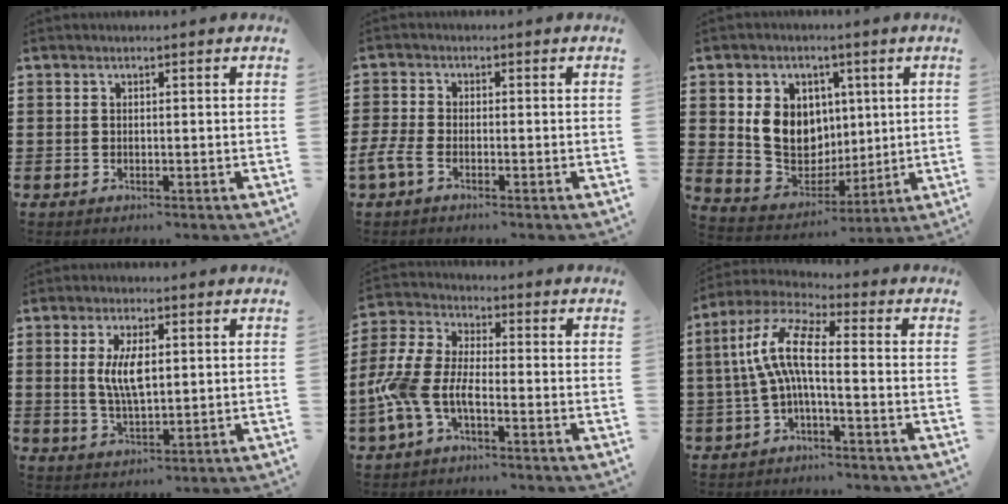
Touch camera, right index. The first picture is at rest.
{"total": 2.7, "force": [-1.8, 0.9, 1.8], "torque": [-0.058, -0.007, -0.040]}
{"total": 9.2, "force": [2.0, 8.1, 3.7], "torque": [-0.097, 0.008, 0.043]}
{"total": 6.0, "force": [1.0, 2.3, 5.4], "torque": [-0.117, 0.005, 0.014]}
{"total": 8.0, "force": [-3.3, 3.6, 6.3], "torque": [-0.172, -0.014, -0.070]}
{"total": 8.8, "force": [-0.6, 2.4, 8.4], "torque": [-0.199, -0.013, -0.022]}